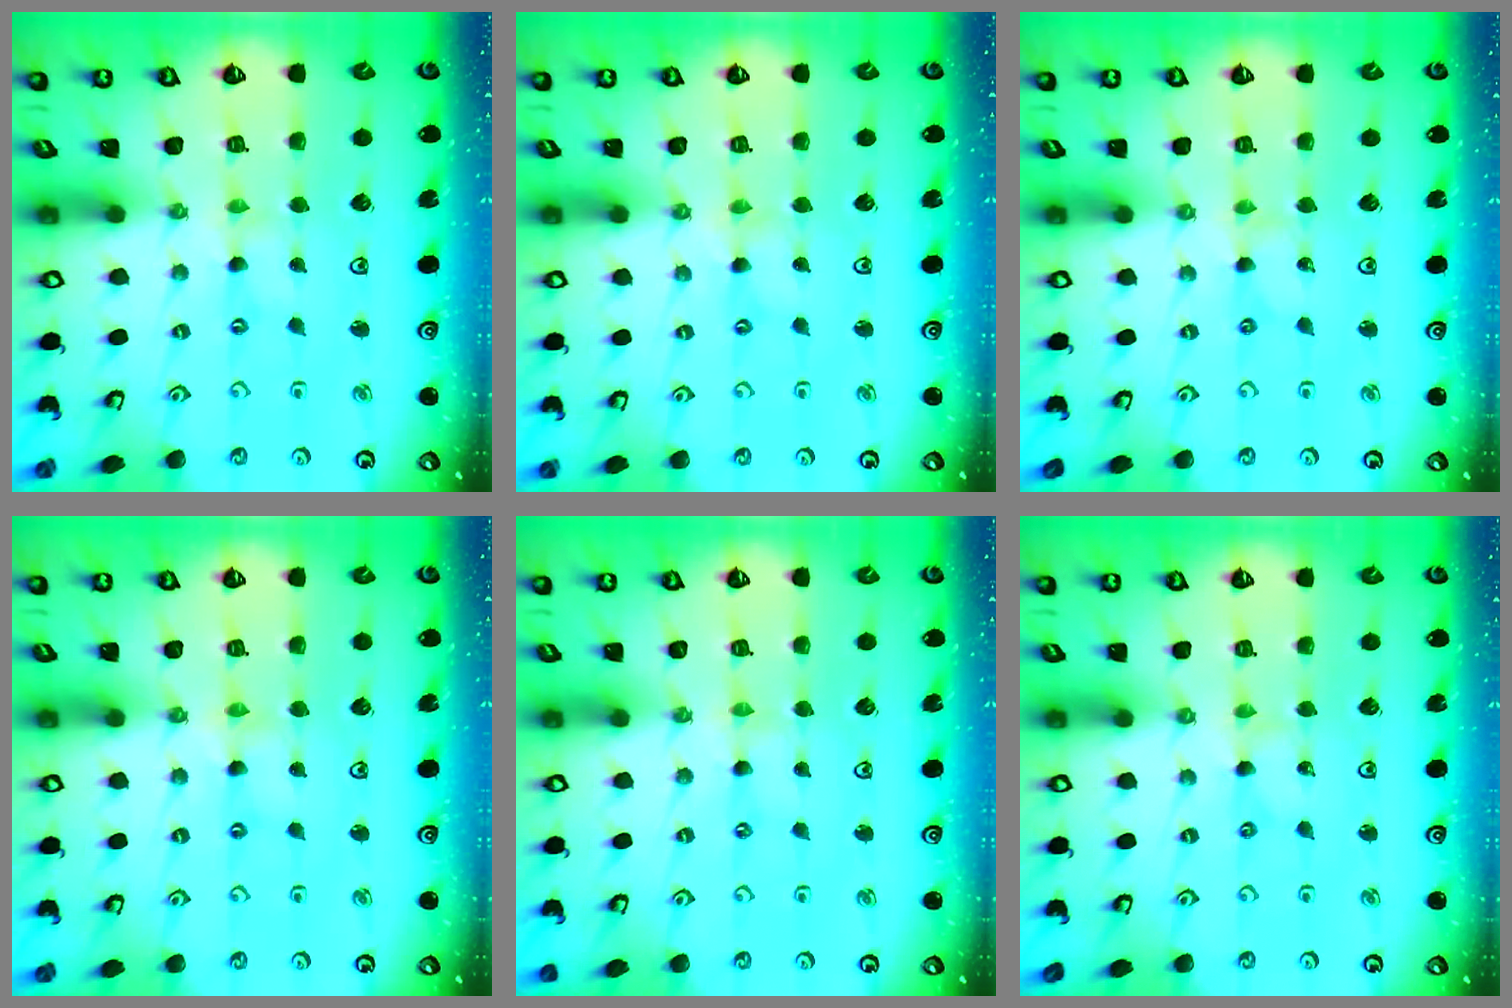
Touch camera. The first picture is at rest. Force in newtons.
{"total": 0.0}
{"total": 0.0}
{"total": 2.0, "press": 2.0, "slide": 0.3}
{"total": 1.2, "press": 1.2, "slide": 0.3}
{"total": 0.0}